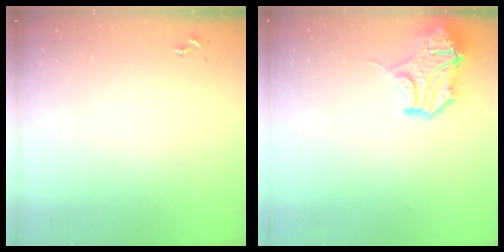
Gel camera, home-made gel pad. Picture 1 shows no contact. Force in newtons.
{"total": 14.5, "press": 14.3, "slide": 2.1}